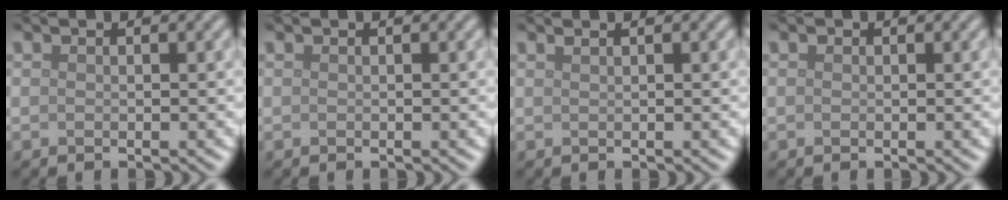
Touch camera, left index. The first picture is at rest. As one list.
[{"total": 0.0}, {"total": 0.9, "force": [0.6, 0.4, 0.5], "torque": [-0.005, -0.001, 0.005]}, {"total": 0.0}]